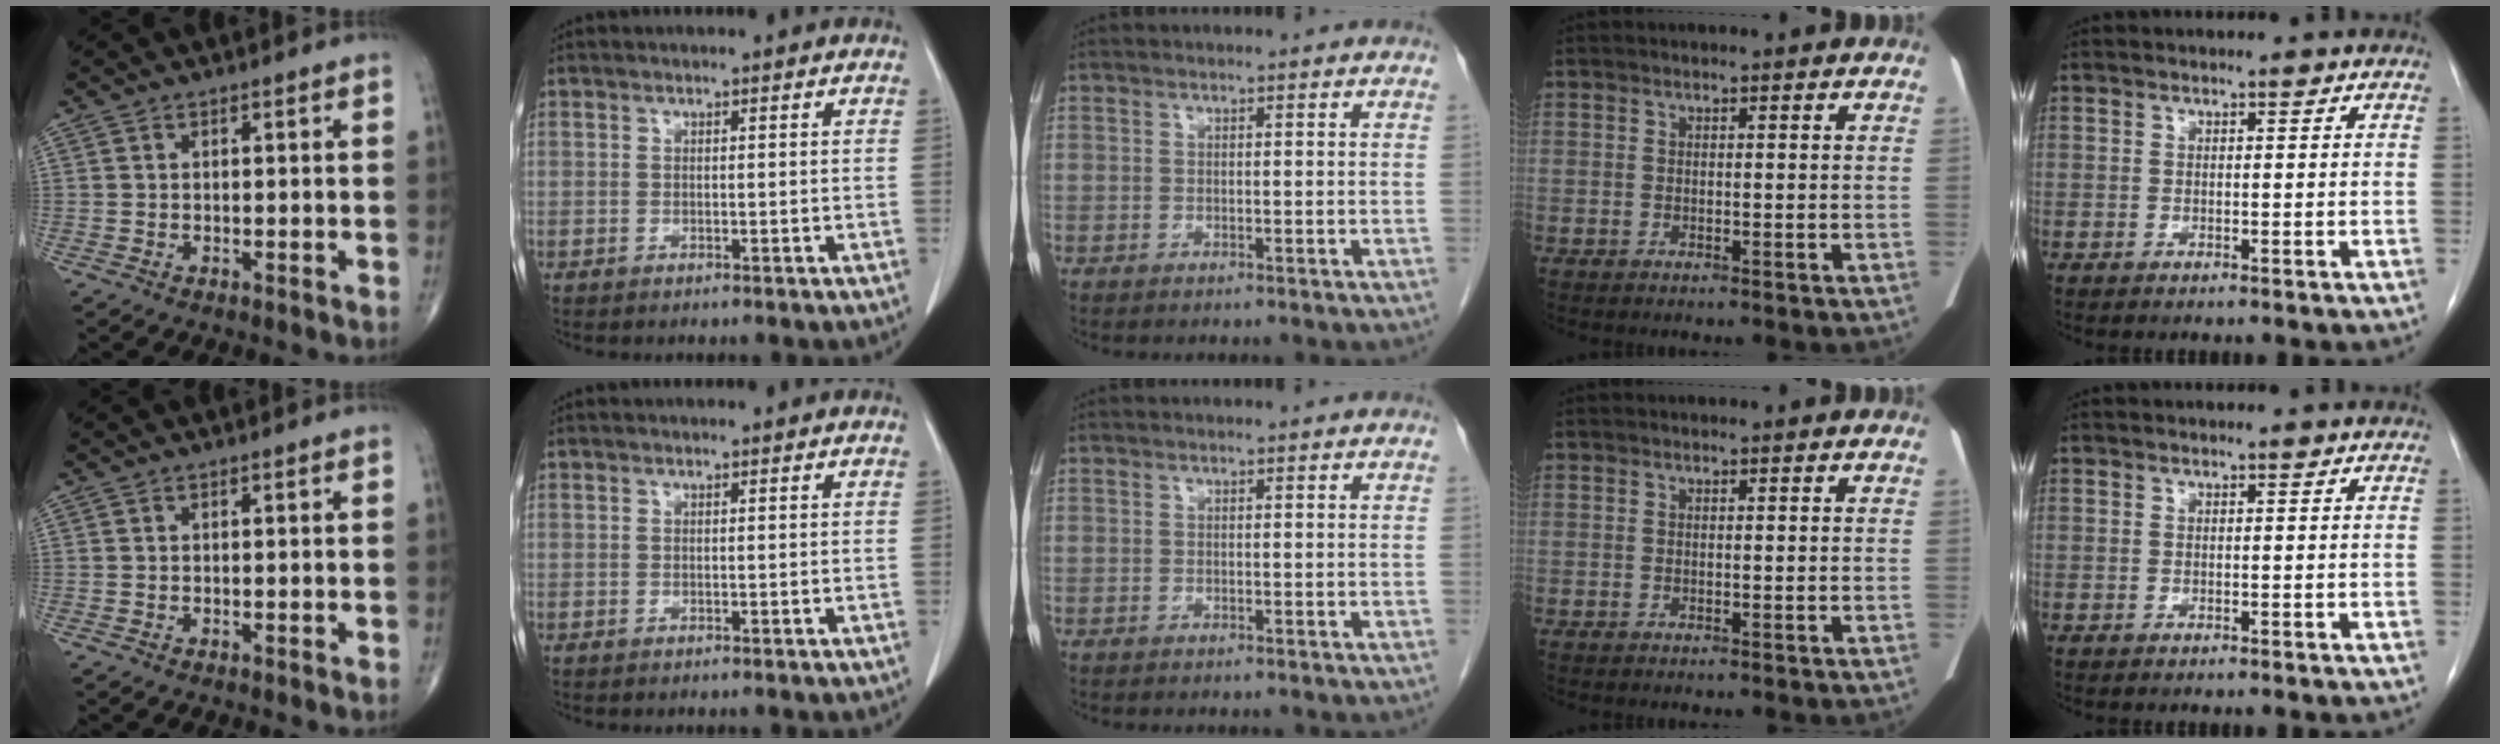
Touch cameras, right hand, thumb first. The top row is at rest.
{}